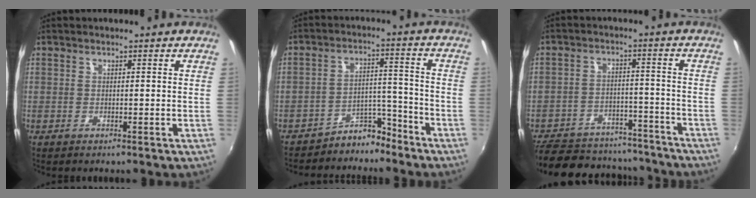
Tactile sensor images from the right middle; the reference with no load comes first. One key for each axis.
{"total": 6.3, "fx": -5.8, "fy": 2.4, "fz": 0.9, "tx": -0.010, "ty": 0.030, "tz": -0.086}
{"total": 20.0, "fx": -16.3, "fy": 9.2, "fz": 7.1, "tx": -0.168, "ty": 0.032, "tz": -0.206}